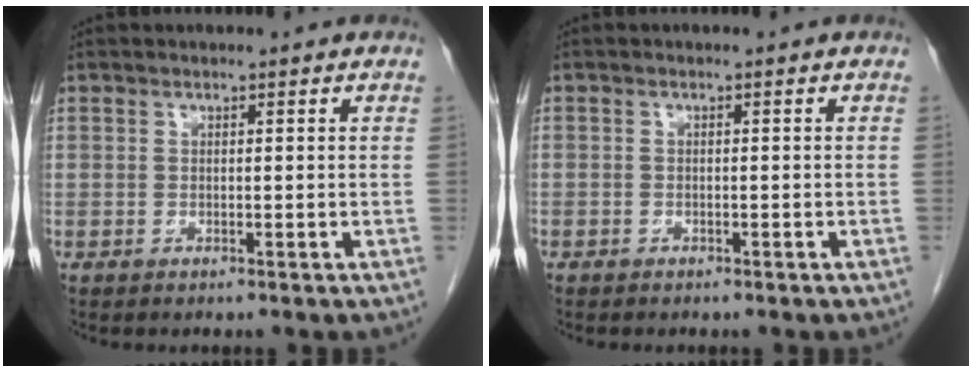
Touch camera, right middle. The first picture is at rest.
{"total": 0.7, "force": [-0.5, 0.5, 0.1], "torque": [-0.007, 0.003, -0.008]}